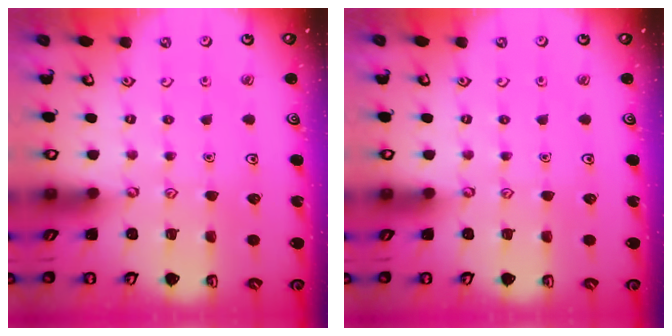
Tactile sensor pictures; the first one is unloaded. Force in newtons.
{"total": 0.0}